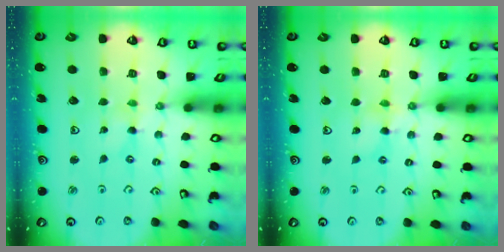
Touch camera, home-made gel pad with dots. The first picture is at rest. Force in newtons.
{"total": 3.9, "press": 3.9, "slide": 0.4}